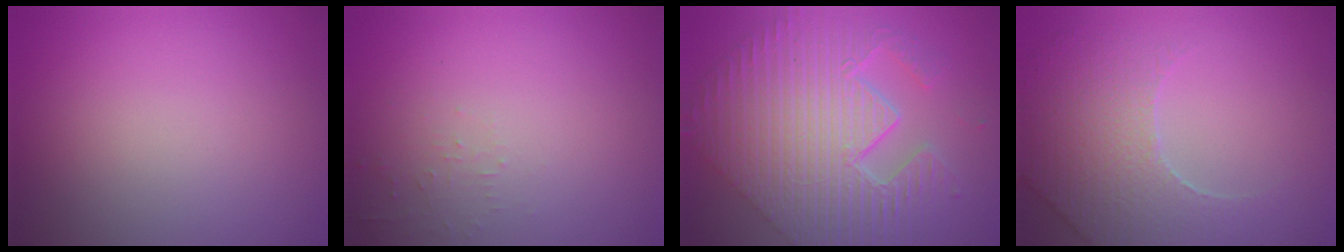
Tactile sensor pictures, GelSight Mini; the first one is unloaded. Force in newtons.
{"total": 1.2, "press": 1.2, "slide": 0.3}
{"total": 11.5, "press": 7.7, "slide": 8.4}
{"total": 5.9, "press": 5.1, "slide": 3.0}